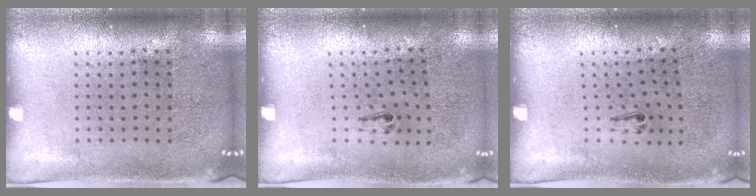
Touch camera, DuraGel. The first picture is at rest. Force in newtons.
{"total": 0.6, "press": 0.2, "slide": 0.5}
{"total": 0.6, "press": 0.2, "slide": 0.5}